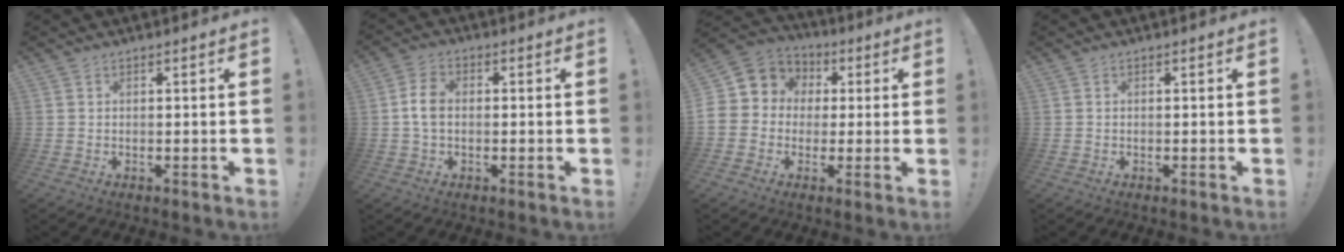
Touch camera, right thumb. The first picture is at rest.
{"total": 6.0, "force": [-0.3, 3.9, 4.6], "torque": [-0.085, 0.010, -0.005]}
{"total": 7.6, "force": [-0.2, 7.4, 1.8], "torque": [-0.029, 0.001, 0.002]}
{"total": 0.0}